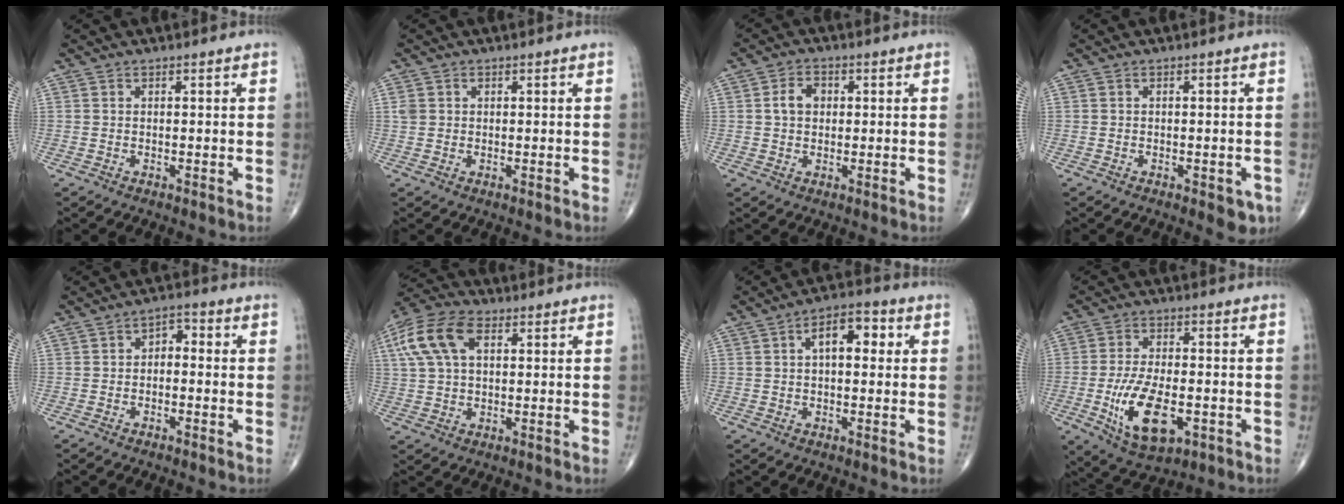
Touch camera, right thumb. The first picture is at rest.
{"total": 1.7, "force": [0.4, 1.5, 0.8], "torque": [-0.012, 0.003, 0.012]}
{"total": 4.3, "force": [0.6, 3.2, 2.8], "torque": [-0.046, 0.010, 0.008]}
{"total": 3.6, "force": [-1.5, 1.7, 2.8], "torque": [-0.018, 0.000, -0.014]}
{"total": 3.3, "force": [-0.5, 2.2, 2.5], "torque": [-0.024, 0.022, -0.018]}
{"total": 11.7, "force": [3.7, 6.7, 8.9], "torque": [-0.191, 0.022, 0.069]}
{"total": 7.6, "force": [1.7, 3.9, 6.3], "torque": [-0.082, 0.021, 0.019]}
{"total": 13.0, "force": [-3.8, 6.4, 10.7], "torque": [-0.191, 0.001, -0.054]}